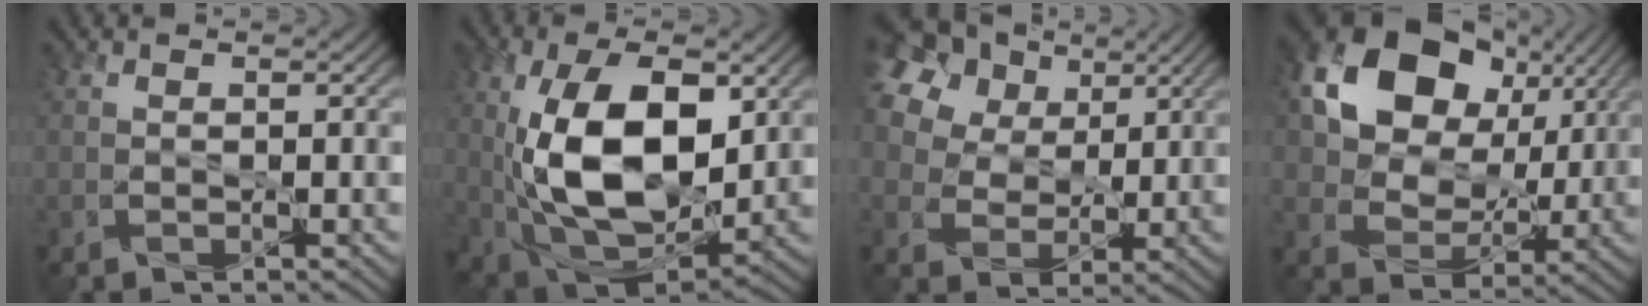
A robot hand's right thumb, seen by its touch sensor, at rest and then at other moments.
{"total": 15.3, "force": [1.8, 8.6, 12.5], "torque": [-0.250, -0.008, 0.042]}
{"total": 21.3, "force": [11.4, 15.2, 9.7], "torque": [-0.295, 0.056, 0.226]}
{"total": 16.1, "force": [6.1, 11.7, 9.1], "torque": [-0.194, 0.021, 0.119]}